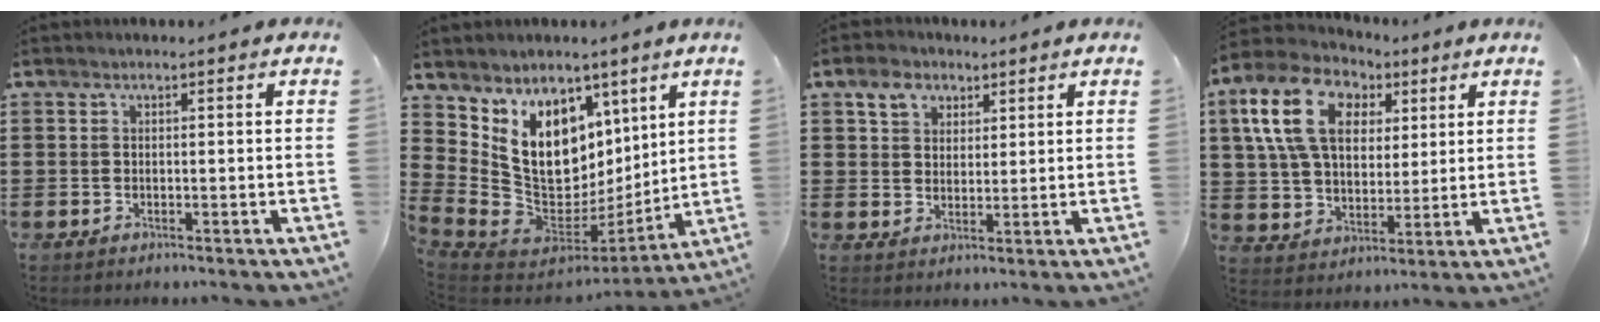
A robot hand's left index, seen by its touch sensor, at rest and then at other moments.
{"total": 13.1, "force": [4.8, 9.9, 7.0], "torque": [-0.177, -0.047, 0.099]}
{"total": 4.8, "force": [2.7, 3.7, 1.4], "torque": [-0.039, 0.012, 0.047]}
{"total": 12.9, "force": [5.3, 8.5, 8.2], "torque": [-0.196, 0.019, 0.097]}